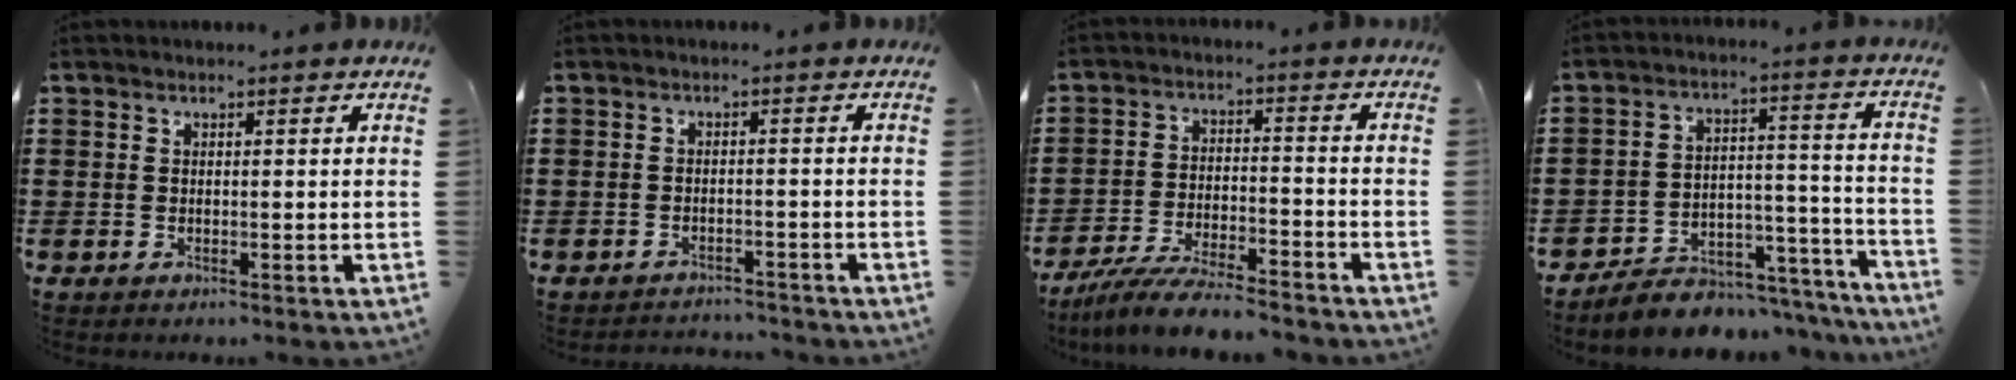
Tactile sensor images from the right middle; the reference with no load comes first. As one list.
[{"total": 2.2, "force": [-2.2, 0.3, -0.3], "torque": [-0.002, 0.002, -0.050]}, {"total": 7.6, "force": [-7.0, 0.6, 2.8], "torque": [-0.056, 0.004, -0.135]}, {"total": 5.7, "force": [-5.3, 1.8, 0.7], "torque": [-0.011, 0.014, -0.104]}]